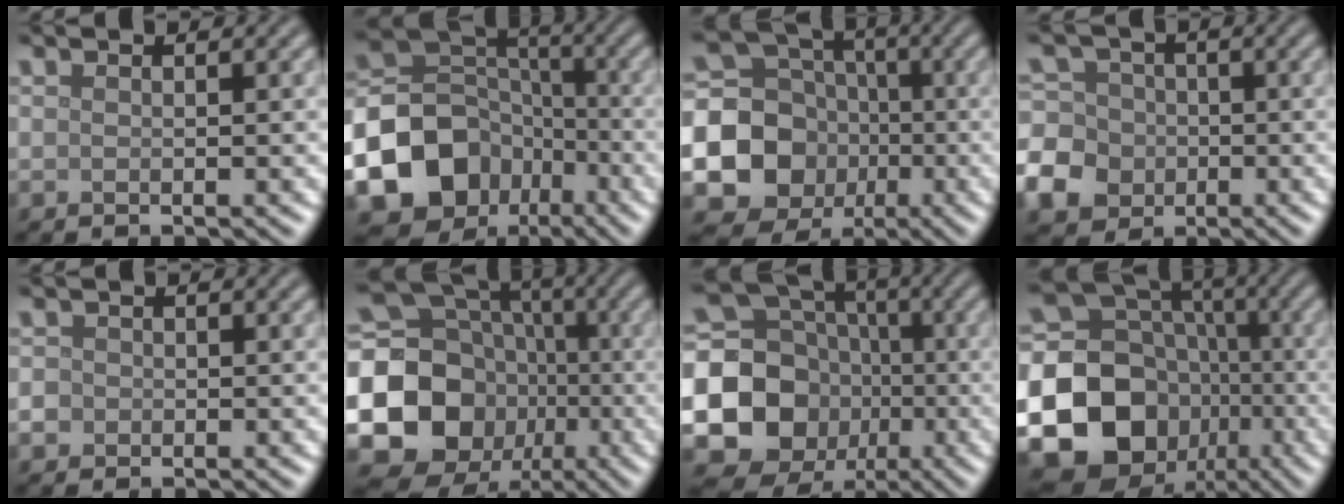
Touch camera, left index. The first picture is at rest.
{"total": 15.9, "force": [-7.1, 13.0, 5.9], "torque": [-0.146, -0.029, -0.138]}
{"total": 13.3, "force": [-2.6, 12.2, 4.5], "torque": [-0.111, -0.024, -0.063]}
{"total": 7.7, "force": [-2.9, 6.7, 2.4], "torque": [-0.060, -0.009, -0.080]}
{"total": 2.2, "force": [-0.6, 2.0, 0.6], "torque": [-0.005, 0.006, -0.018]}
{"total": 18.0, "force": [-3.6, 16.0, 7.5], "torque": [-0.181, 0.000, -0.093]}
{"total": 16.2, "force": [-2.5, 14.7, 6.2], "torque": [-0.156, -0.004, -0.075]}
{"total": 20.7, "force": [-6.2, 17.8, 8.5], "torque": [-0.206, -0.028, -0.130]}